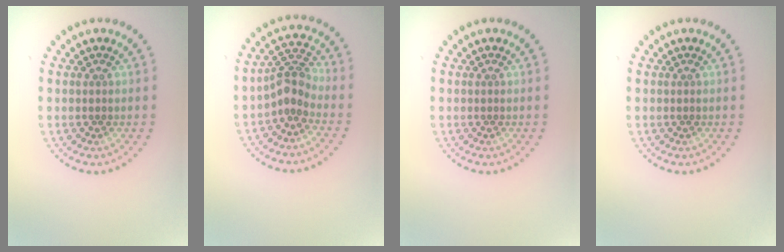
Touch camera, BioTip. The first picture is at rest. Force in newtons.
{"total": 2.7, "press": 2.0, "slide": 1.8}
{"total": 0.0}
{"total": 0.0}